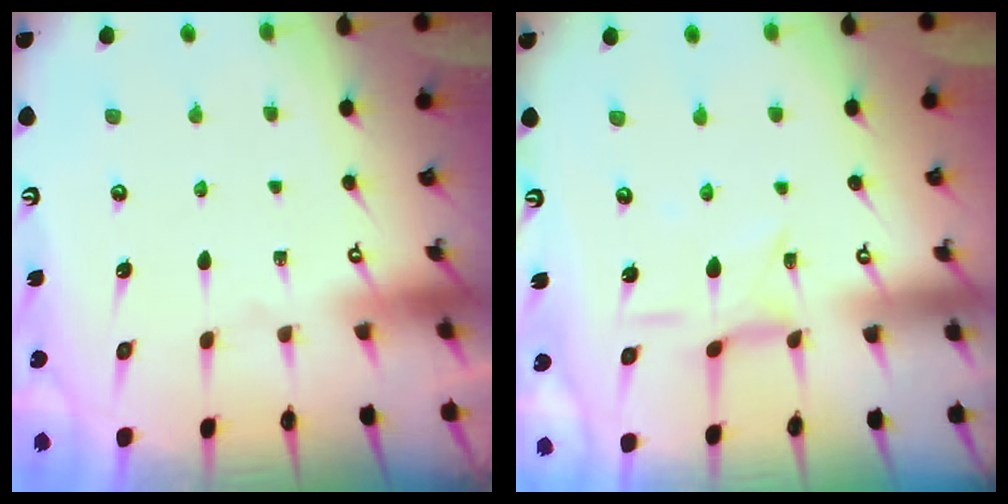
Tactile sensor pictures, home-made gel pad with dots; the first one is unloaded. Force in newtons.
{"total": 2.9, "press": 2.8, "slide": 0.5}